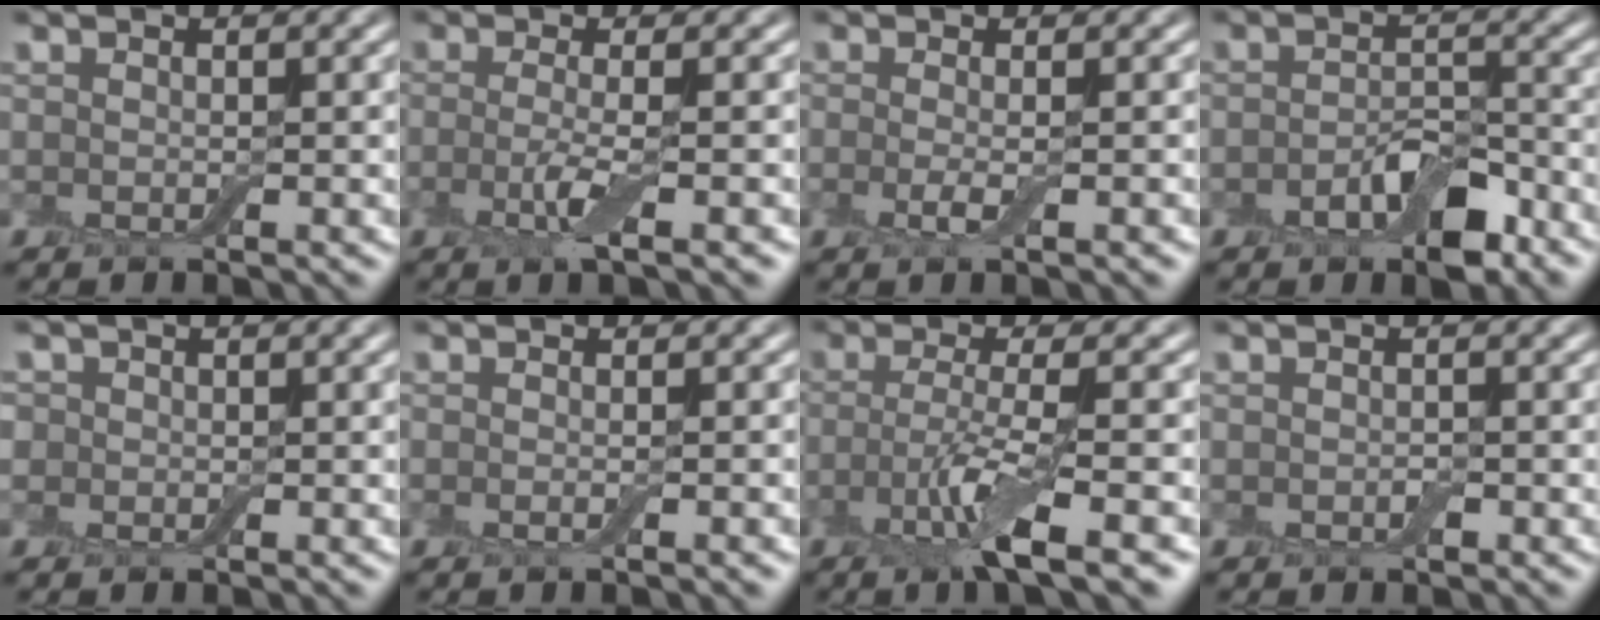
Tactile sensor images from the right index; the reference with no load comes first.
{"total": 3.2, "force": [-0.8, 0.7, 3.0], "torque": [-0.063, -0.009, -0.019]}
{"total": 2.2, "force": [-0.5, 0.4, 2.1], "torque": [-0.043, -0.009, -0.011]}
{"total": 4.9, "force": [-2.3, 2.1, 3.7], "torque": [-0.057, 0.005, -0.039]}
{"total": 1.4, "force": [0.4, 1.2, 0.6], "torque": [-0.002, 0.004, -0.005]}
{"total": 1.6, "force": [-0.3, 0.2, 1.5], "torque": [-0.025, -0.008, -0.008]}
{"total": 5.3, "force": [-2.0, 0.9, 4.9], "torque": [-0.095, -0.004, -0.043]}
{"total": 0.6, "force": [-0.2, 0.3, 0.5], "torque": [-0.008, 0.001, -0.003]}